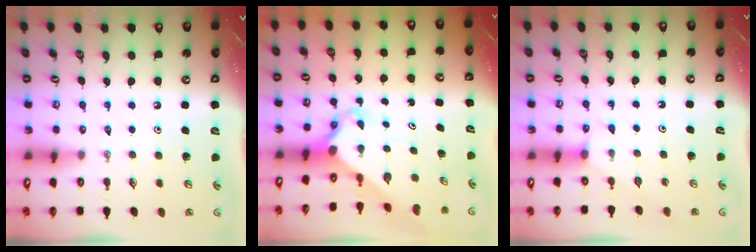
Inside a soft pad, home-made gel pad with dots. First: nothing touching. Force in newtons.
{"total": 2.8, "press": 2.8, "slide": 0.3}
{"total": 2.7, "press": 2.7, "slide": 0.3}